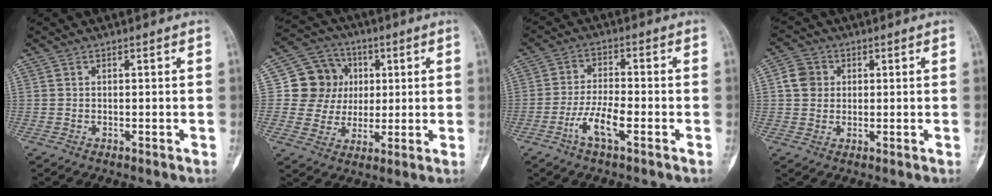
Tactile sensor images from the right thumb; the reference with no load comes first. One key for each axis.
{"total": 11.5, "fx": 2.1, "fy": 10.7, "fz": 3.4, "tx": -0.012, "ty": 0.006, "tz": 0.035}
{"total": 6.9, "fx": -3.0, "fy": 2.0, "fz": 5.9, "tx": -0.121, "ty": 0.017, "tz": -0.059}
{"total": 5.0, "fx": 0.9, "fy": 4.5, "fz": 1.9, "tx": -0.015, "ty": 0.006, "tz": 0.009}